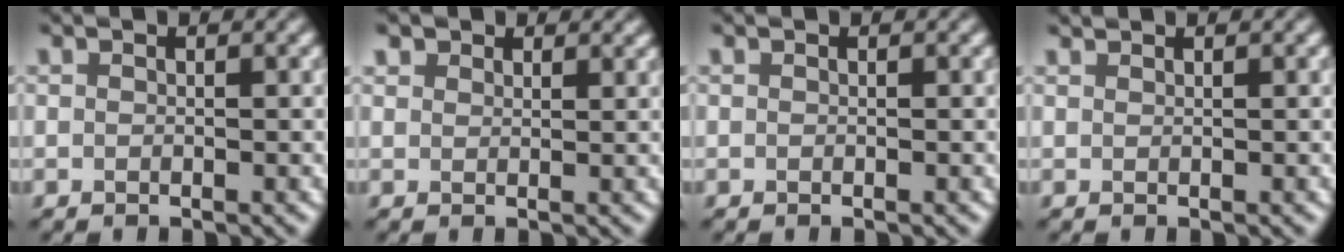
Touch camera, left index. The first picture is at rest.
{"total": 2.1, "force": [1.7, 1.1, 0.4], "torque": [-0.021, -0.007, 0.032]}
{"total": 0.0}
{"total": 0.6, "force": [0.6, 0.0, 0.0], "torque": [-0.006, 0.002, 0.016]}